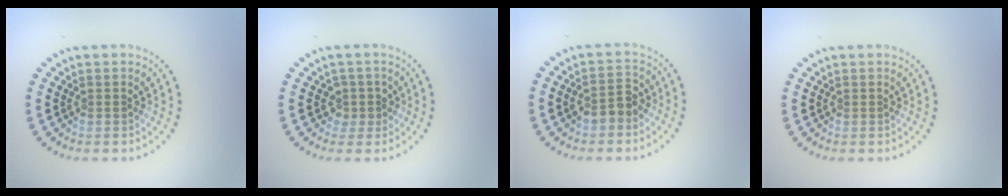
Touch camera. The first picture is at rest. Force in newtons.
{"total": 1.7, "press": 1.3, "slide": 1.1}
{"total": 2.4, "press": 2.3, "slide": 0.6}
{"total": 0.0}